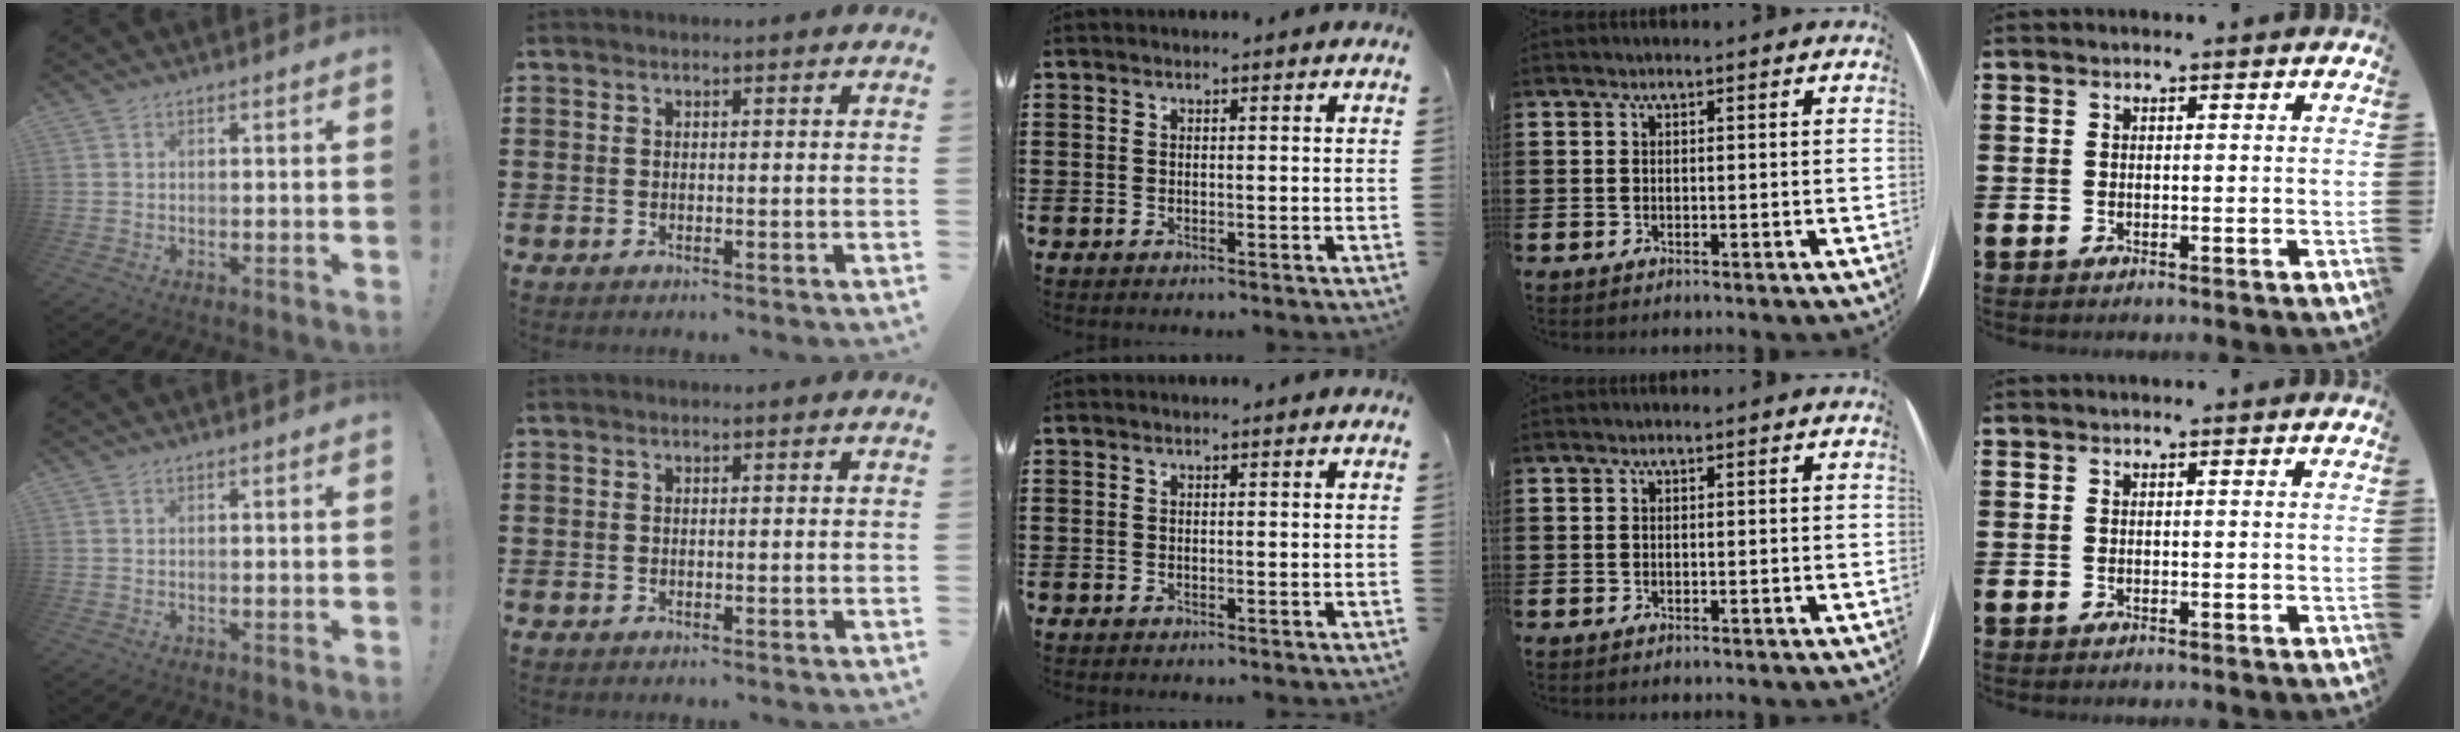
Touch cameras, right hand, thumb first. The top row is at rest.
{}